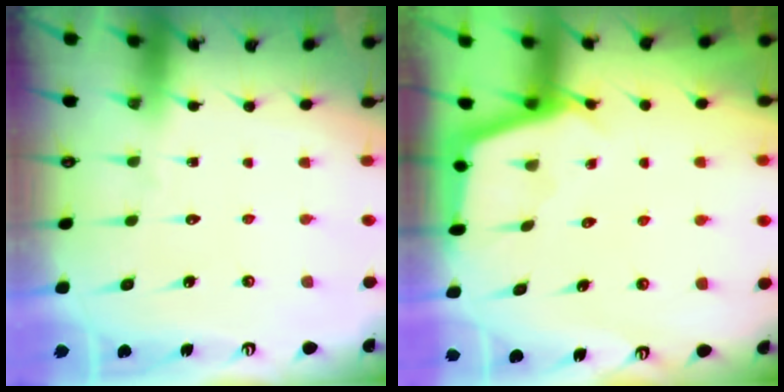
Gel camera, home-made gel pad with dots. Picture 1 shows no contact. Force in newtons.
{"total": 2.9, "press": 2.9, "slide": 0.3}